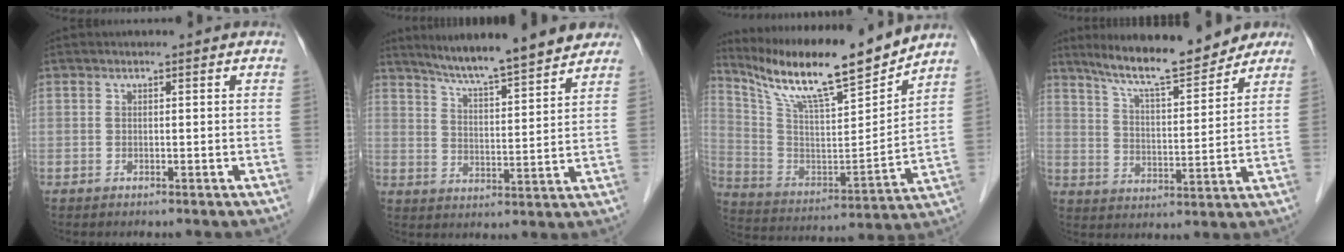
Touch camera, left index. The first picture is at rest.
{"total": 14.3, "force": [12.5, 1.1, 6.9], "torque": [-0.101, 0.007, 0.181]}
{"total": 18.1, "force": [15.6, 1.0, 9.1], "torque": [-0.175, -0.008, 0.271]}
{"total": 13.1, "force": [11.4, 2.3, 6.1], "torque": [-0.099, 0.008, 0.177]}